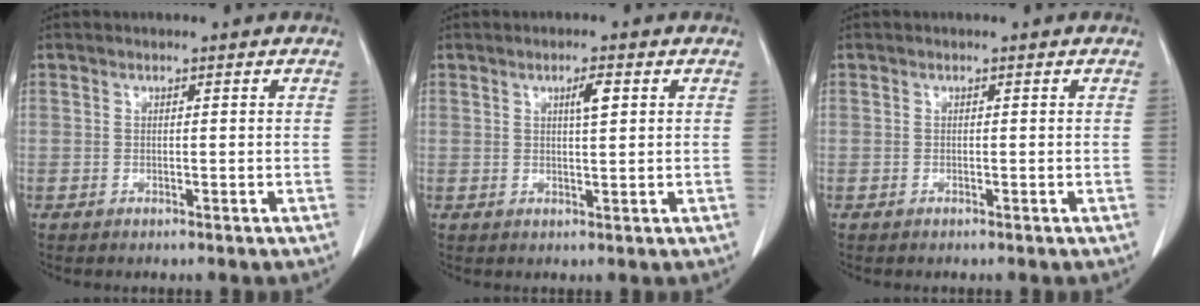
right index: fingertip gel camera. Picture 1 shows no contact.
{"total": 2.5, "force": [0.9, 0.3, 2.3], "torque": [-0.040, -0.001, 0.015]}
{"total": 0.0}